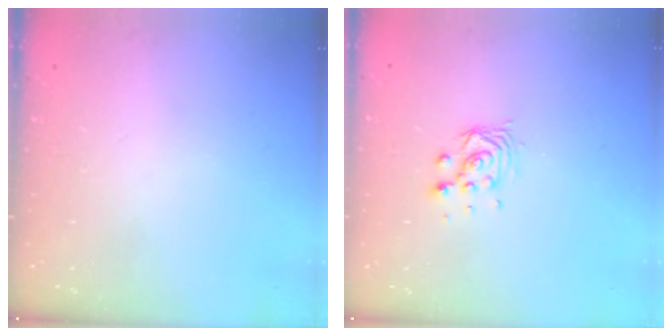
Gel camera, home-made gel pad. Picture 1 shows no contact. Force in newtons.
{"total": 5.9, "press": 5.9, "slide": 0.5}